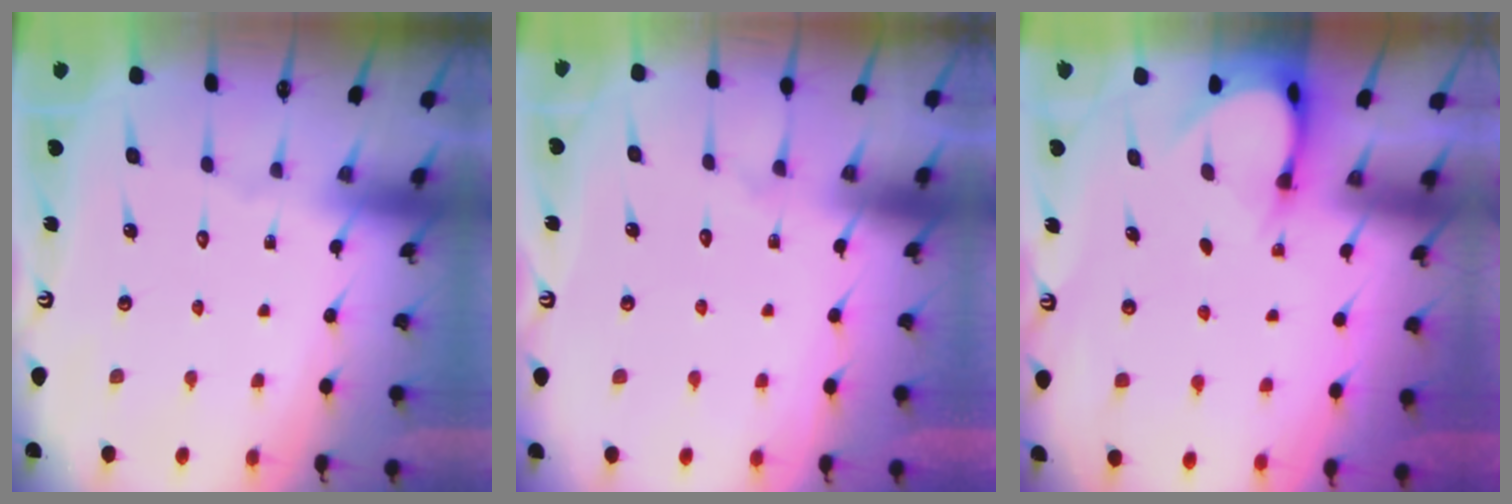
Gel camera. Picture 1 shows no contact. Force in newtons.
{"total": 3.8, "press": 3.8, "slide": 0.4}
{"total": 4.0, "press": 4.0, "slide": 0.3}